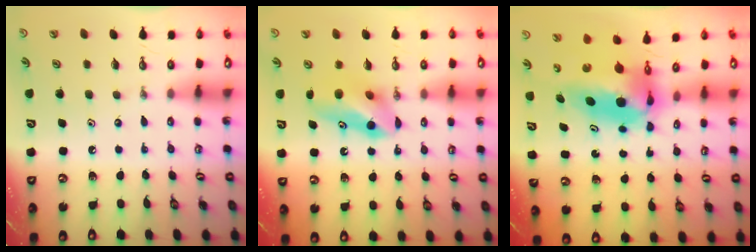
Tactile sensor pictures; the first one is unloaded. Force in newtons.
{"total": 8.2, "press": 8.0, "slide": 1.6}
{"total": 10.1, "press": 9.0, "slide": 4.5}